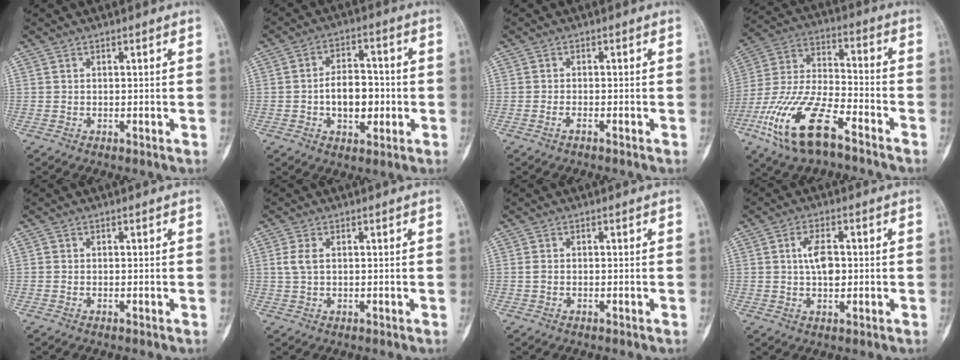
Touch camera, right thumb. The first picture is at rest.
{"total": 9.3, "force": [-1.5, 5.9, 7.1], "torque": [-0.078, 0.016, -0.026]}
{"total": 1.1, "force": [-0.8, 0.3, 0.7], "torque": [-0.015, 0.008, -0.015]}
{"total": 18.9, "force": [-10.7, 7.2, 13.8], "torque": [-0.289, 0.047, -0.203]}
{"total": 0.0}
{"total": 2.8, "force": [0.6, 1.6, 2.2], "torque": [-0.058, 0.005, 0.014]}
{"total": 0.9, "force": [-0.2, 0.6, 0.7], "torque": [-0.015, 0.002, -0.003]}
{"total": 5.5, "force": [0.4, 2.9, 4.6], "torque": [-0.075, 0.005, 0.005]}